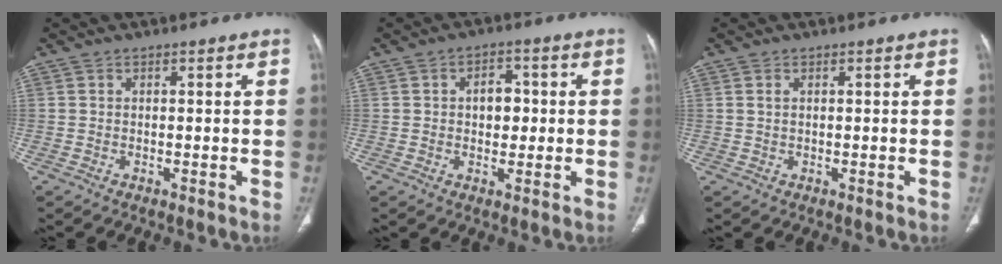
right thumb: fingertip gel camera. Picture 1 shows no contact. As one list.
[{"total": 5.1, "force": [0.3, 3.6, 3.6], "torque": [-0.030, 0.009, 0.002]}, {"total": 1.0, "force": [0.3, 0.5, 0.8], "torque": [-0.020, 0.002, 0.008]}]